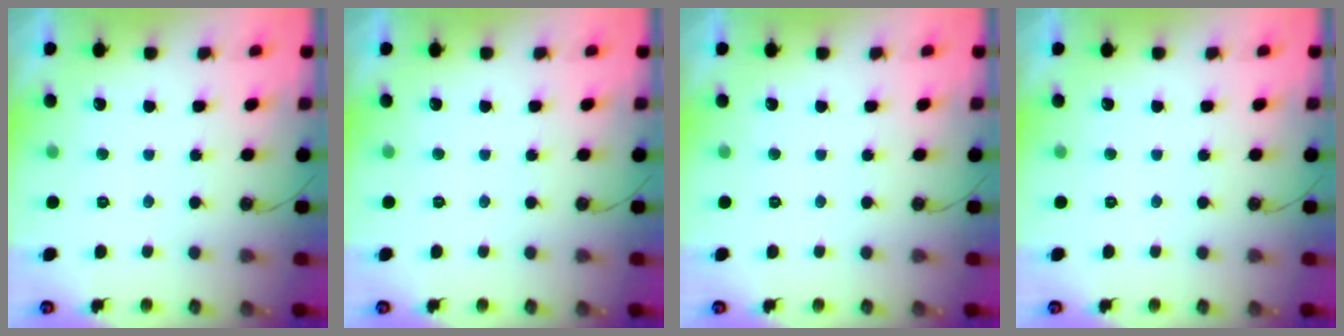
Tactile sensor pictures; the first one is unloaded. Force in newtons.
{"total": 0.0}
{"total": 0.0}
{"total": 0.0}